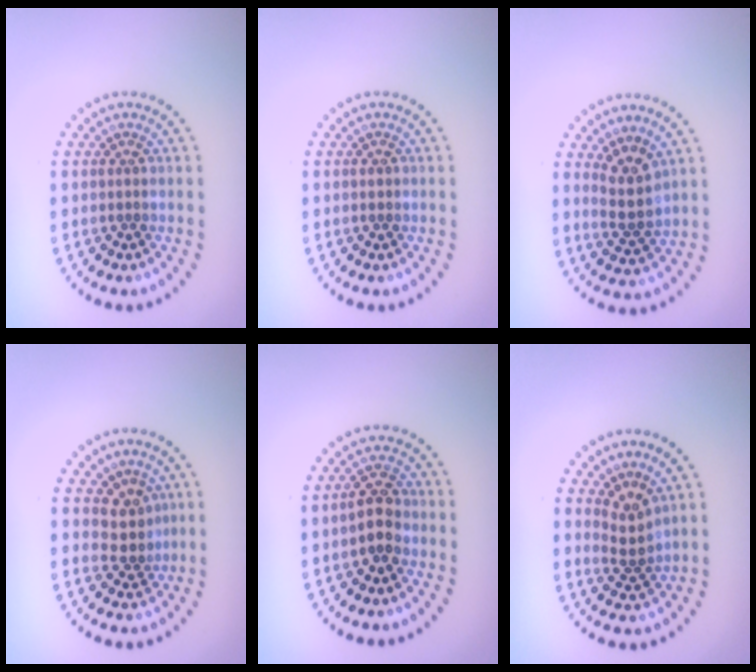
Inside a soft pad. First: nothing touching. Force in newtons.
{"total": 0.7, "press": 0.7, "slide": 0.0}
{"total": 2.8, "press": 2.6, "slide": 1.2}
{"total": 2.6, "press": 2.0, "slide": 1.7}
{"total": 2.9, "press": 2.8, "slide": 0.9}
{"total": 2.5, "press": 1.7, "slide": 1.8}